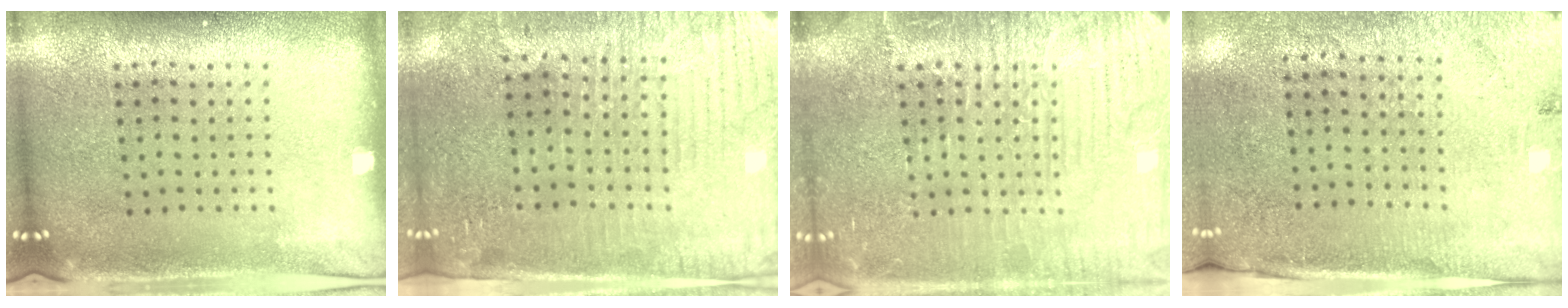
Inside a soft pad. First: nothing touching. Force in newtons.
{"total": 3.8, "press": 3.5, "slide": 1.4}
{"total": 6.4, "press": 6.3, "slide": 0.8}
{"total": 2.7, "press": 2.4, "slide": 1.3}